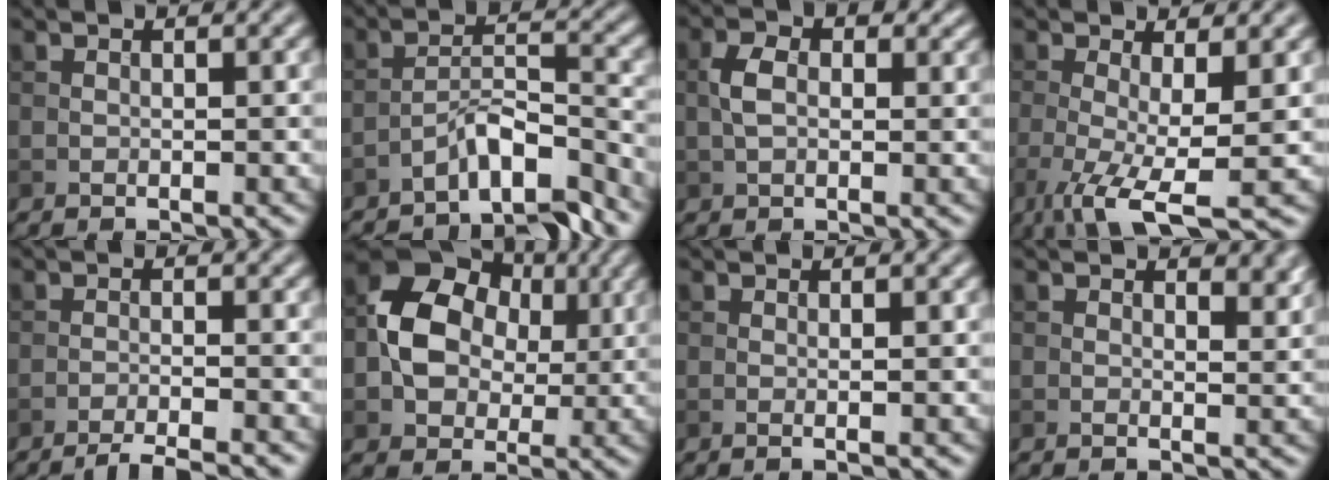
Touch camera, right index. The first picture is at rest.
{"total": 5.8, "force": [-4.7, 1.3, 3.3], "torque": [-0.046, 0.008, -0.081]}
{"total": 3.4, "force": [0.4, 2.2, 2.6], "torque": [-0.055, 0.002, 0.004]}
{"total": 6.4, "force": [-1.9, 1.5, 5.9], "torque": [-0.117, -0.018, -0.034]}
{"total": 3.9, "force": [-3.3, 0.4, 1.9], "torque": [-0.028, -0.005, -0.060]}
{"total": 8.1, "force": [0.5, 6.6, 4.8], "torque": [-0.078, 0.009, 0.001]}
{"total": 1.2, "force": [0.0, 0.3, 1.1], "torque": [-0.014, 0.000, -0.005]}
{"total": 2.0, "force": [1.2, 0.9, 1.4], "torque": [-0.019, -0.006, 0.019]}